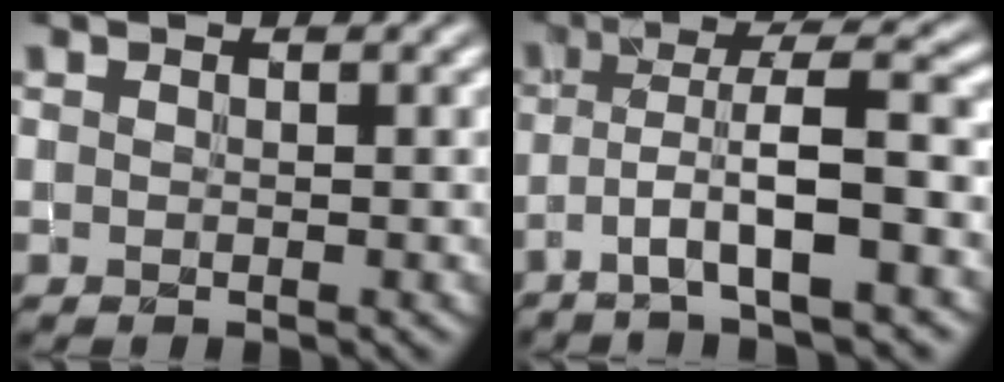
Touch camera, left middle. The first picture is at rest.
{"total": 6.6, "force": [-2.5, 1.1, 6.1], "torque": [-0.106, 0.013, -0.049]}